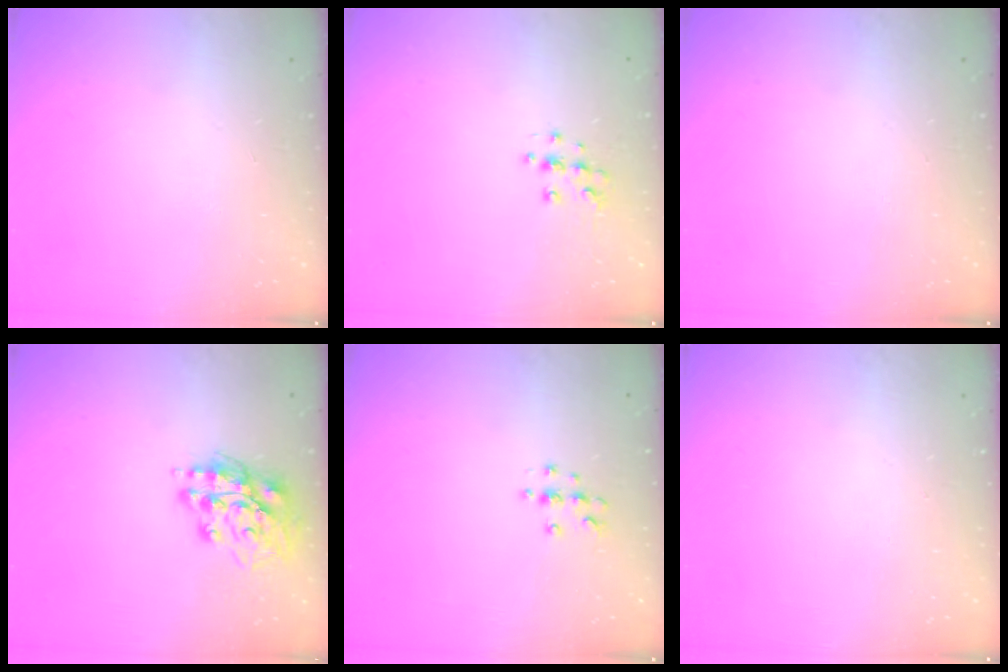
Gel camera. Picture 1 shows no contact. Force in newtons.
{"total": 5.0, "press": 4.7, "slide": 1.6}
{"total": 0.0}
{"total": 15.4, "press": 15.3, "slide": 1.9}
{"total": 4.2, "press": 4.2, "slide": 0.5}
{"total": 0.0}